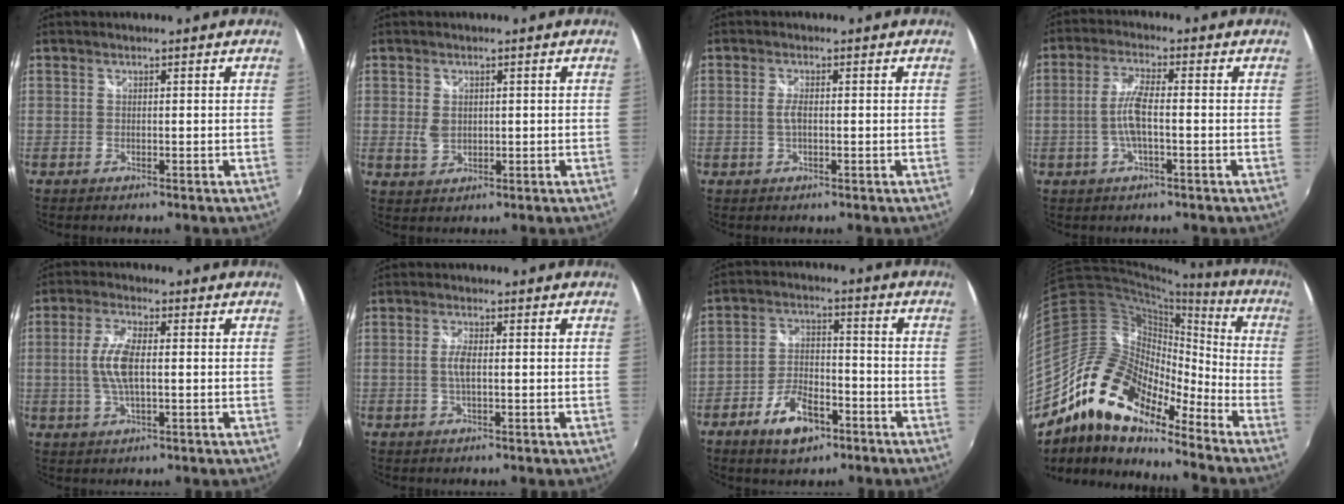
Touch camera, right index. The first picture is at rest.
{"total": 3.2, "force": [0.3, 2.5, 2.0], "torque": [-0.036, -0.001, 0.008]}
{"total": 2.8, "force": [-0.2, 1.0, 2.6], "torque": [-0.052, -0.001, -0.005]}
{"total": 6.0, "force": [-1.2, 1.1, 5.7], "torque": [-0.117, 0.002, -0.023]}
{"total": 7.2, "force": [0.0, 2.7, 6.7], "torque": [-0.138, 0.004, 0.001]}
{"total": 2.8, "force": [-0.1, 0.8, 2.7], "torque": [-0.054, -0.001, -0.004]}
{"total": 9.5, "force": [-5.6, 4.7, 6.1], "torque": [-0.126, 0.009, -0.093]}
{"total": 18.0, "force": [-13.1, 7.5, 9.7], "torque": [-0.169, -0.006, -0.252]}